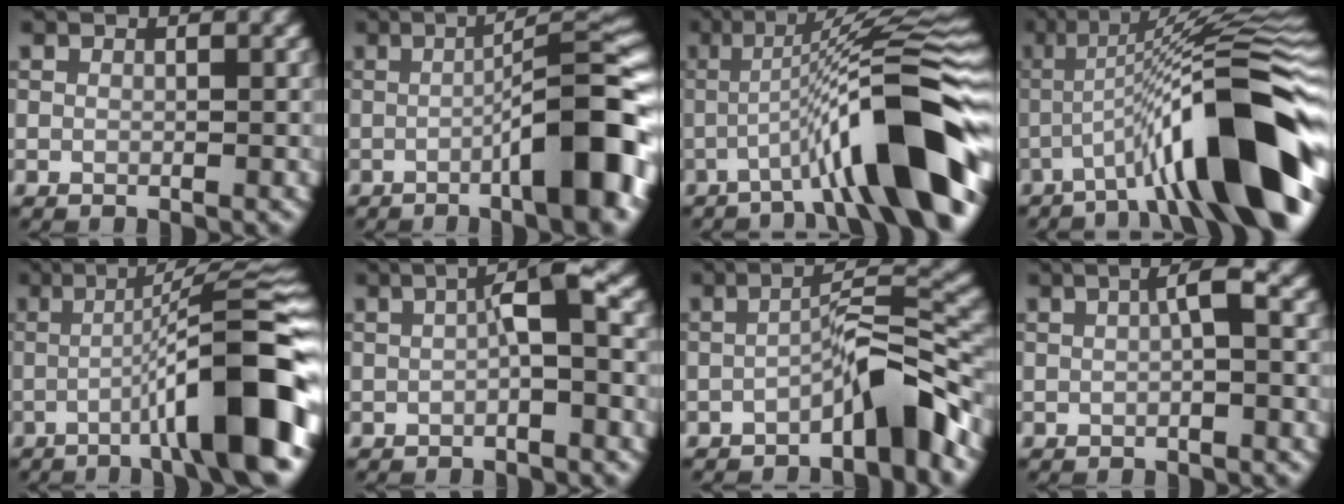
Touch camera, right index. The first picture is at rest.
{"total": 10.8, "force": [-2.8, 2.1, 10.2], "torque": [-0.123, 0.013, -0.046]}
{"total": 11.5, "force": [-4.0, 1.7, 10.7], "torque": [-0.141, 0.026, -0.071]}
{"total": 14.6, "force": [-5.2, 2.5, 13.5], "torque": [-0.204, 0.017, -0.081]}
{"total": 12.0, "force": [-3.5, 1.5, 11.4], "torque": [-0.142, 0.026, -0.056]}
{"total": 2.6, "force": [-0.2, 0.3, 2.6], "torque": [-0.045, 0.012, -0.004]}
{"total": 5.3, "force": [-3.1, 0.8, 4.2], "torque": [-0.063, 0.023, -0.059]}
{"total": 2.0, "force": [0.3, 0.2, 2.0], "torque": [-0.035, 0.009, 0.004]}